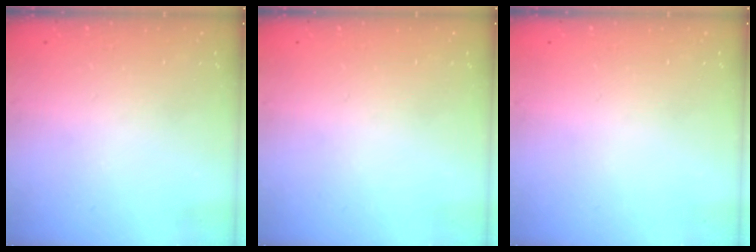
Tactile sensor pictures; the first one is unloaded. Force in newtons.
{"total": 0.0}
{"total": 0.0}